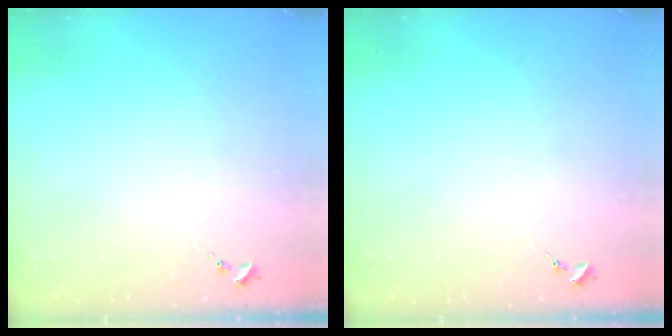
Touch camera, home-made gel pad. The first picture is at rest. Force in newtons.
{"total": 0.0}